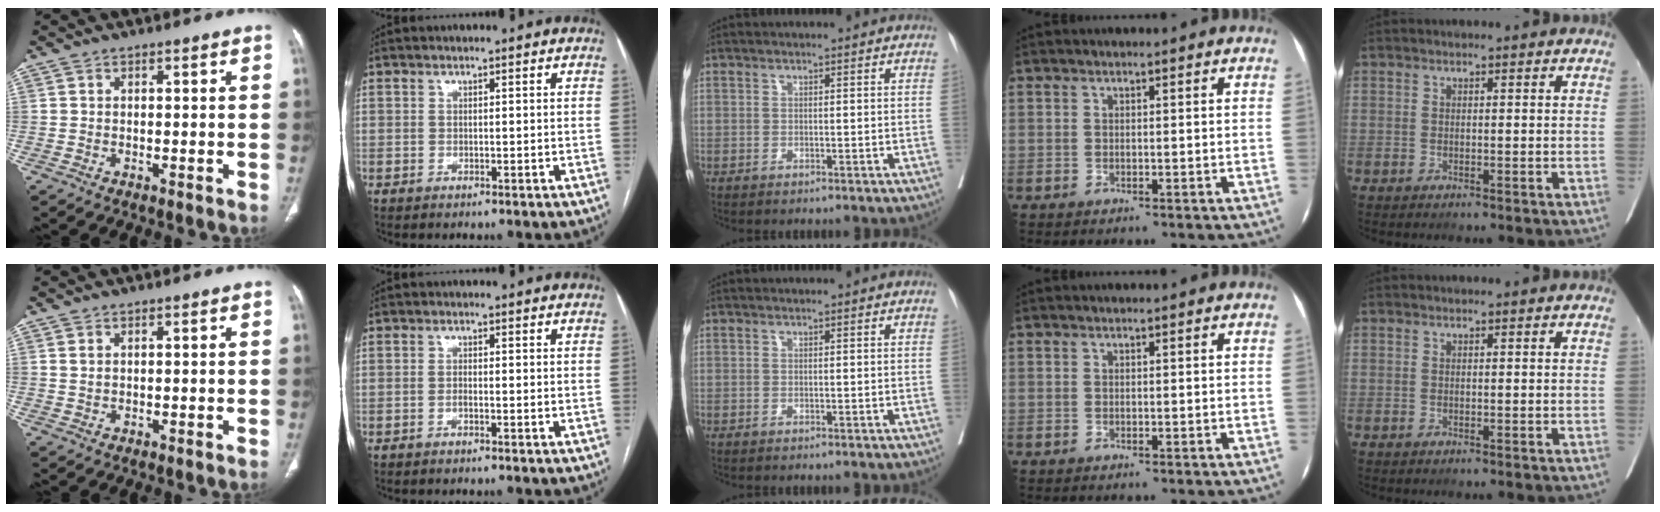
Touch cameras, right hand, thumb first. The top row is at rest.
{"thumb": {"total": 0.7, "force": [0.4, 0.3, 0.5], "torque": [-0.010, 0.005, 0.010]}, "index": {"total": 0.9, "force": [-0.3, 0.1, 0.9], "torque": [-0.015, 0.002, -0.005]}}